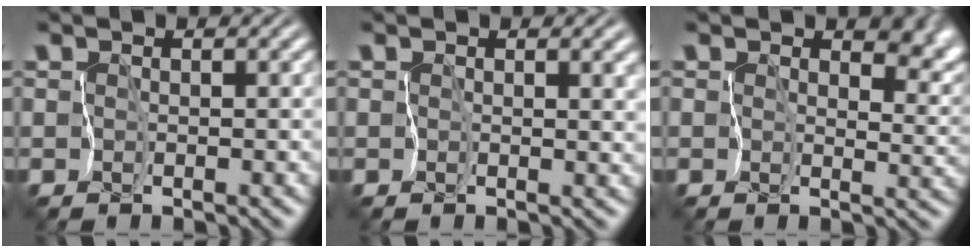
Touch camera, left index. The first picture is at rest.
{"total": 2.2, "force": [0.6, 1.1, 1.8], "torque": [-0.016, -0.008, 0.012]}
{"total": 5.2, "force": [2.4, 3.2, 3.4], "torque": [-0.053, -0.014, 0.039]}